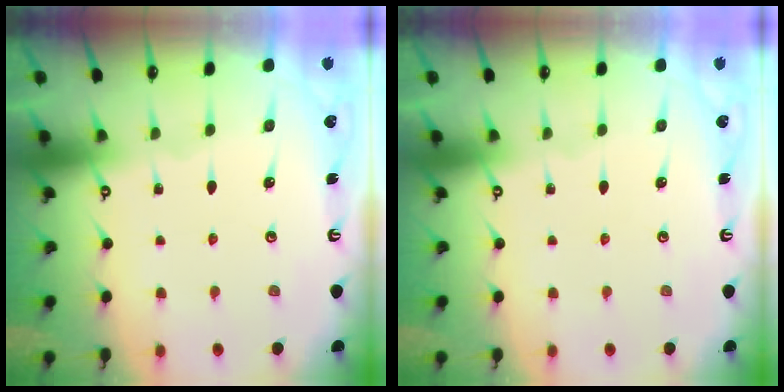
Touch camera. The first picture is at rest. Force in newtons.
{"total": 0.0}